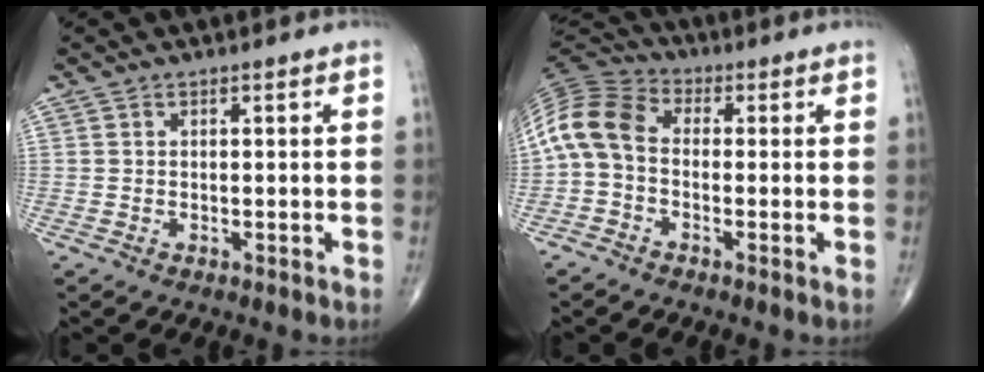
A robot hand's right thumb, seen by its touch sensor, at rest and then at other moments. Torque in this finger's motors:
{"motor_torque": [-0.06, 0.47, 0.58, -0.56, 0.12]}